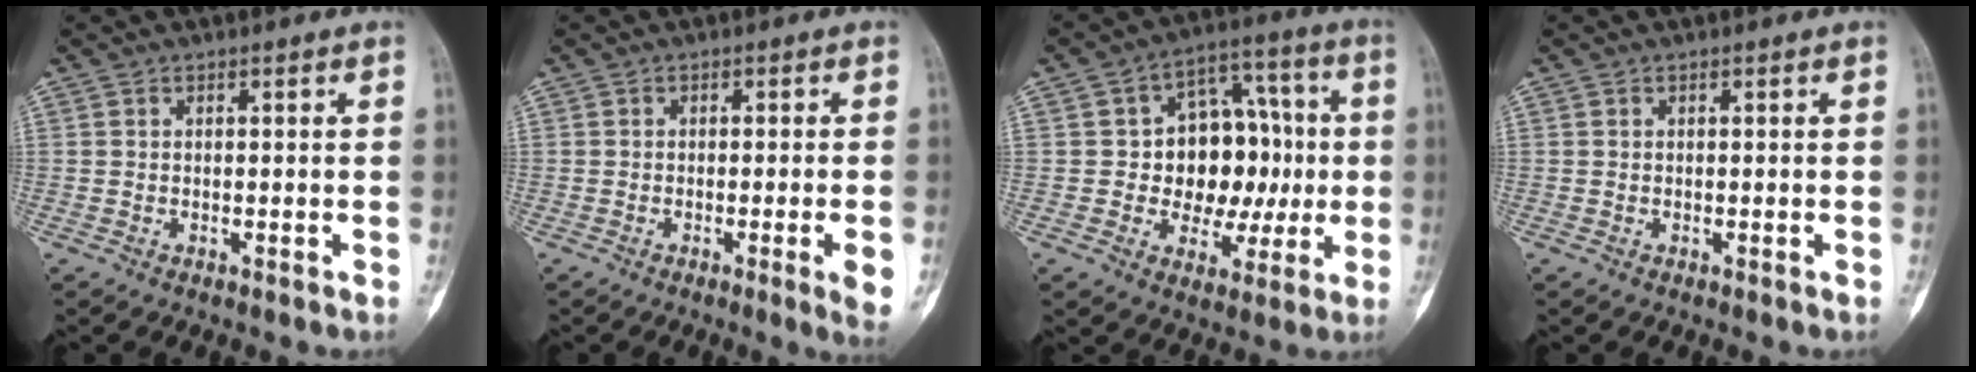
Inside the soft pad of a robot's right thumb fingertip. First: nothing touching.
{"total": 4.8, "force": [-1.8, 0.3, 4.4], "torque": [-0.056, -0.005, -0.026]}
{"total": 16.2, "force": [-0.3, 11.7, 11.2], "torque": [-0.095, 0.040, 0.001]}
{"total": 0.0}